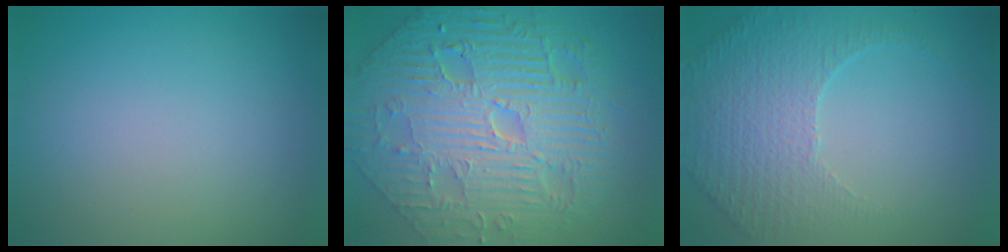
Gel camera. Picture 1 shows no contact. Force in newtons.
{"total": 11.5, "press": 7.9, "slide": 8.4}
{"total": 5.3, "press": 3.6, "slide": 3.9}